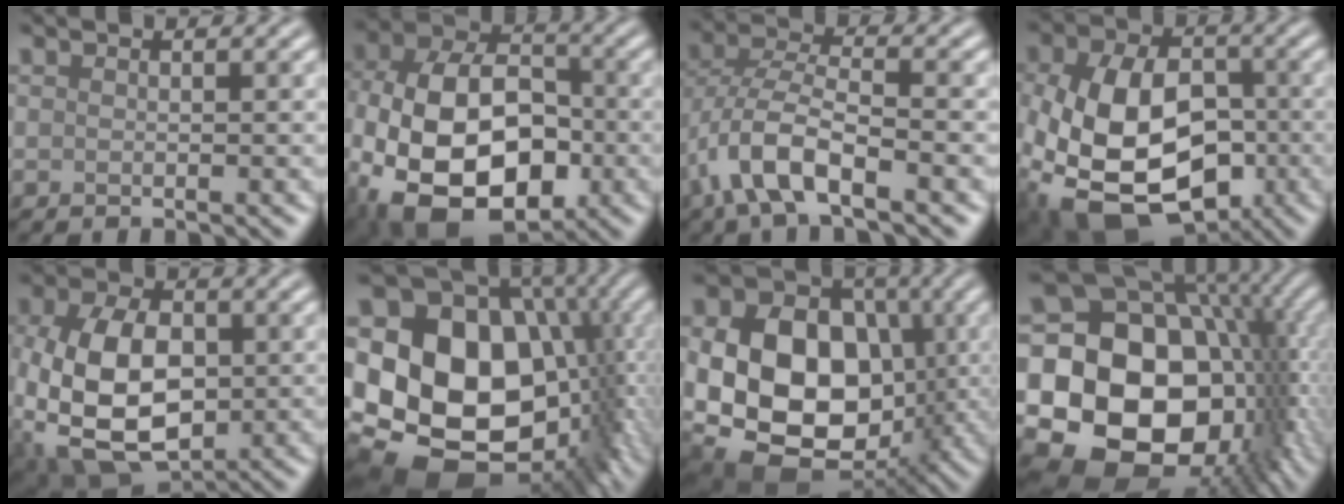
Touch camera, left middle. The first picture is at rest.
{"total": 15.0, "force": [-4.7, 9.5, 10.6], "torque": [-0.202, -0.016, -0.089]}
{"total": 7.3, "force": [-3.3, 3.0, 5.8], "torque": [-0.121, 0.001, -0.071]}
{"total": 14.6, "force": [-3.9, 9.6, 10.3], "torque": [-0.229, -0.041, -0.063]}
{"total": 11.7, "force": [-1.7, 7.3, 8.9], "torque": [-0.201, -0.015, -0.031]}
{"total": 19.3, "force": [-1.4, 15.2, 11.7], "torque": [-0.189, -0.025, 0.010]}
{"total": 16.5, "force": [-1.7, 12.4, 10.8], "torque": [-0.176, -0.006, -0.034]}
{"total": 21.0, "force": [-1.7, 16.1, 13.4], "torque": [-0.199, -0.018, -0.025]}